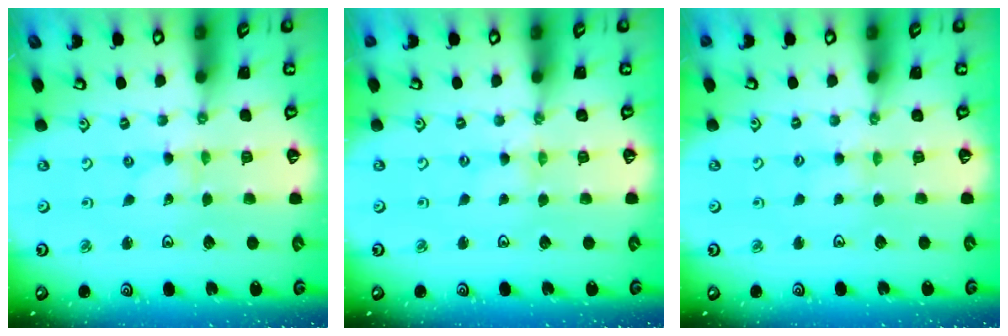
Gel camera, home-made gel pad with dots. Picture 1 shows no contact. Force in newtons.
{"total": 0.0}
{"total": 3.4, "press": 3.4, "slide": 0.4}